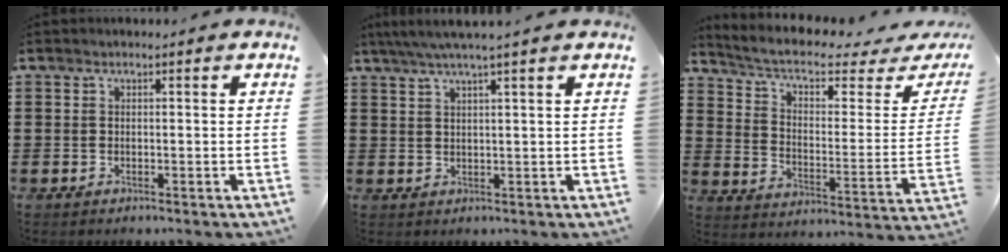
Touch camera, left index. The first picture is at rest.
{"total": 3.1, "force": [2.2, -0.3, 2.1], "torque": [-0.046, 0.000, 0.039]}
{"total": 5.8, "force": [4.1, 1.1, 3.9], "torque": [-0.096, -0.030, 0.065]}